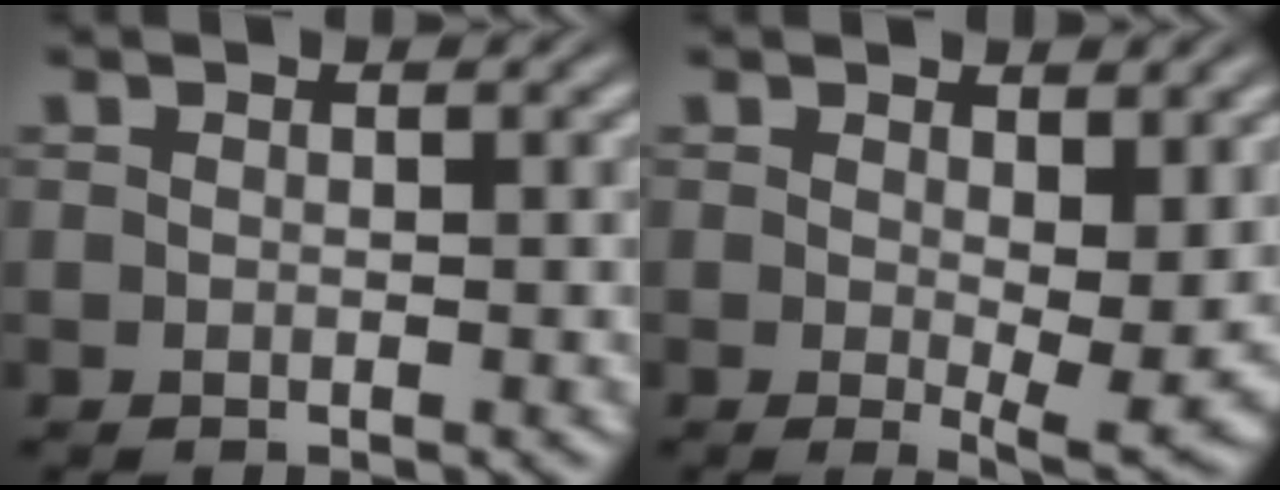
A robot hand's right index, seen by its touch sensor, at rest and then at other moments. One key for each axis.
{"total": 3.0, "fx": 0.1, "fy": 0.3, "fz": 2.9, "tx": -0.037, "ty": -0.019, "tz": 0.006}